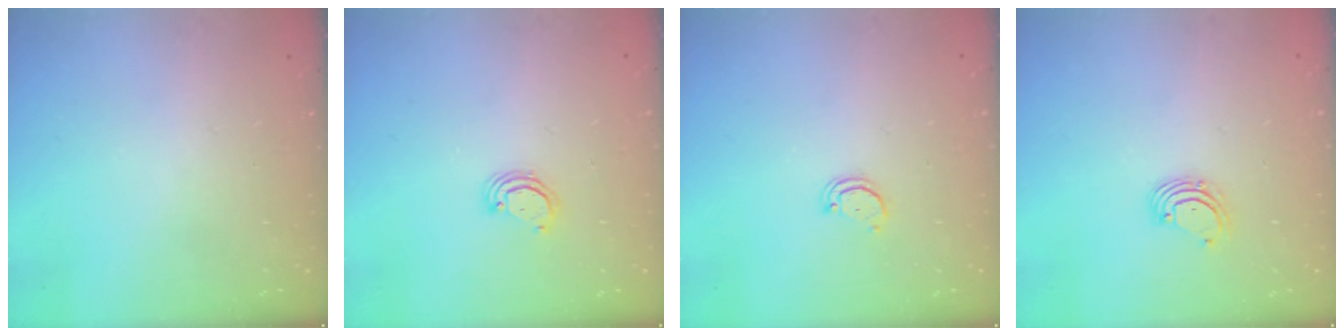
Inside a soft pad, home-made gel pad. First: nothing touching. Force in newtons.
{"total": 3.1, "press": 3.1, "slide": 0.3}
{"total": 2.1, "press": 2.1, "slide": 0.2}
{"total": 1.8, "press": 1.8, "slide": 0.2}